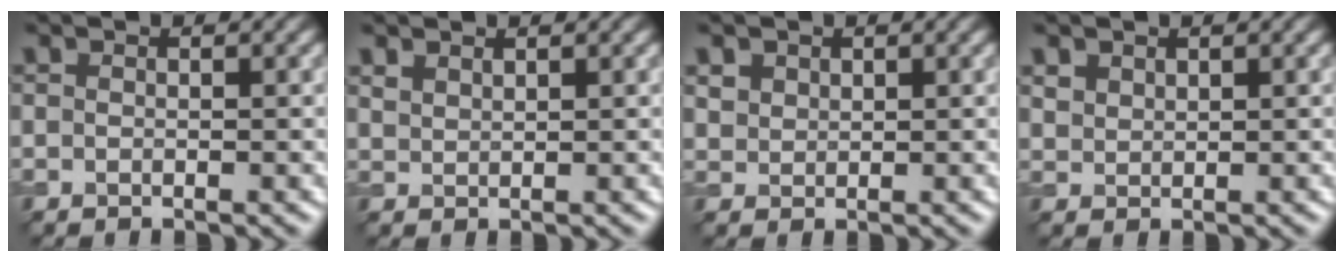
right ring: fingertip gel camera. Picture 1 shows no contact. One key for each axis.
{"total": 1.2, "fx": 1.1, "fy": 0.4, "fz": 0.3, "tx": -0.011, "ty": -0.002, "tz": 0.026}
{"total": 1.6, "fx": 1.0, "fy": 1.2, "fz": 0.4, "tx": -0.013, "ty": -0.007, "tz": 0.027}
{"total": 1.3, "fx": 1.0, "fy": 0.8, "fz": 0.3, "tx": -0.008, "ty": -0.001, "tz": 0.024}